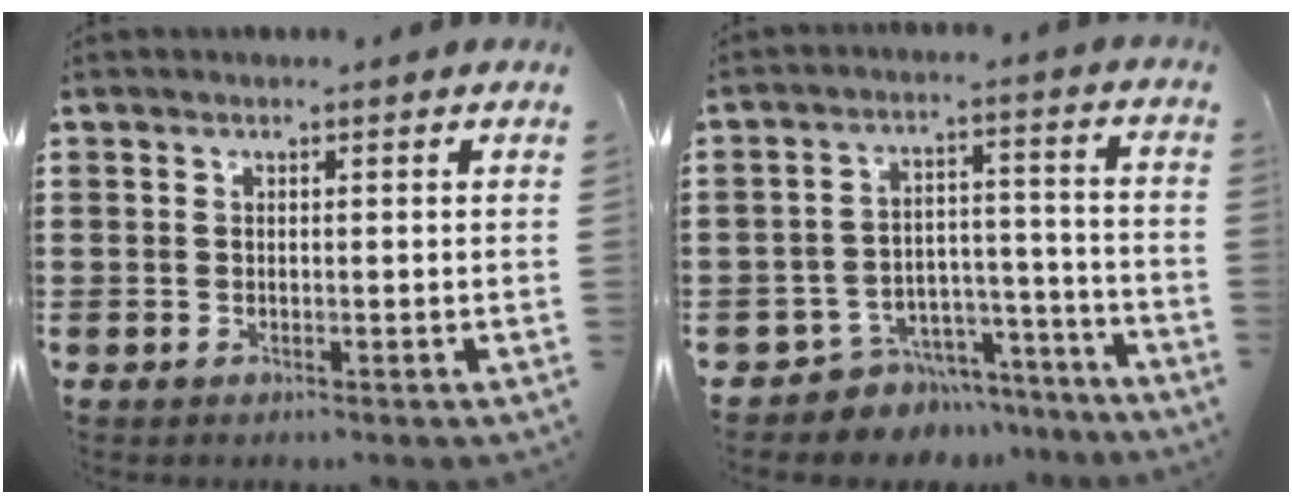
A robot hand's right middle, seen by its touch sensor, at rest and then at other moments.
{"total": 6.2, "force": [-5.8, 2.4, 0.2], "torque": [-0.006, 0.022, -0.113]}